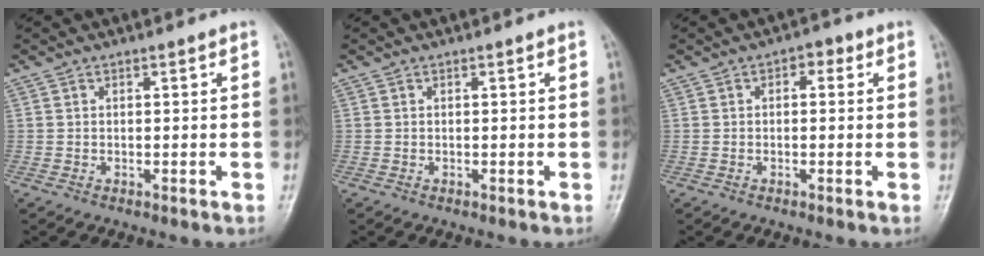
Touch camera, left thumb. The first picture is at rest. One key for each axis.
{"total": 0.0}
{"total": 2.8, "fx": 0.8, "fy": 1.7, "fz": 2.1, "tx": -0.011, "ty": 0.008, "tz": 0.002}